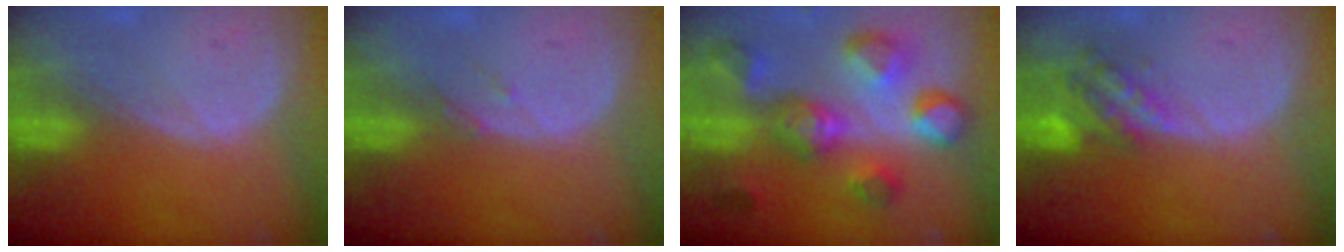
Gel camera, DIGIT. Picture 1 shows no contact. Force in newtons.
{"total": 1.2, "press": 1.0, "slide": 0.6}
{"total": 10.4, "press": 10.1, "slide": 2.8}
{"total": 5.9, "press": 5.3, "slide": 2.6}